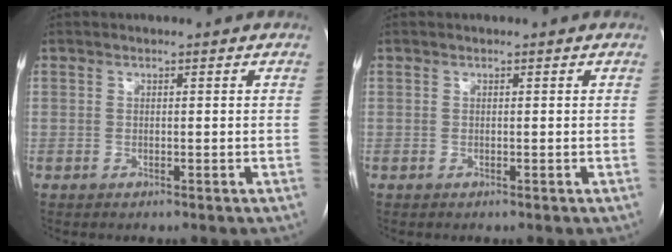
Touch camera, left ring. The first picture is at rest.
{"total": 0.0}